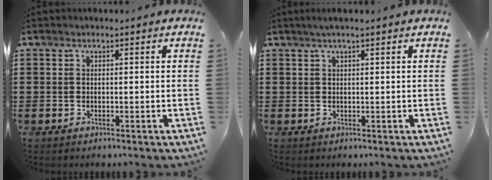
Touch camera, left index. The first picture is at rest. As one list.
[{"total": 1.4, "force": [0.9, -0.1, 1.1], "torque": [-0.021, 0.000, 0.016]}]